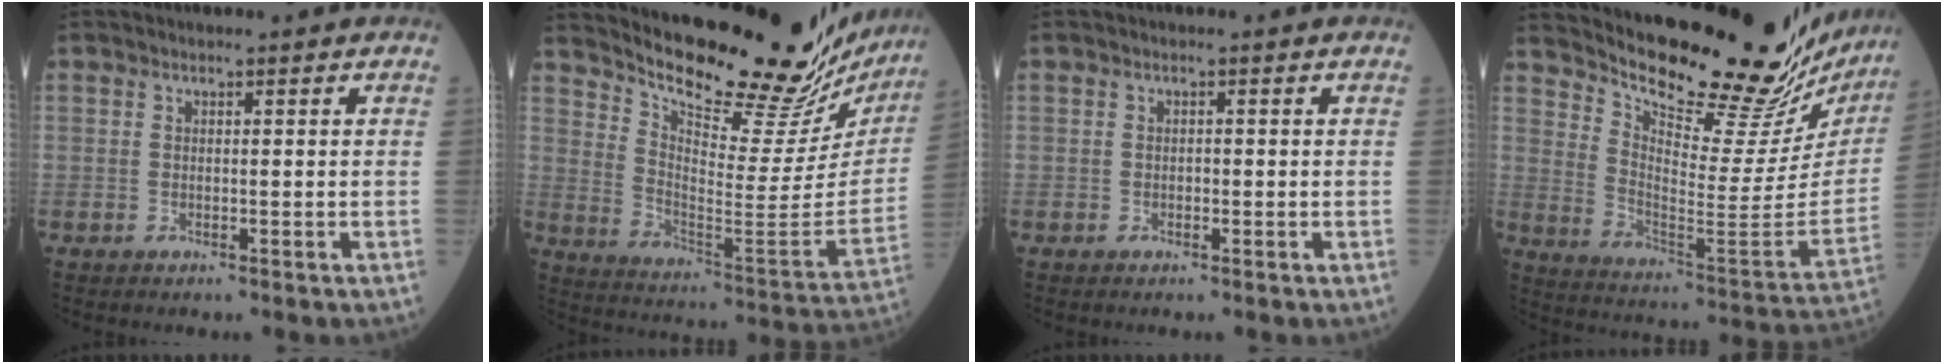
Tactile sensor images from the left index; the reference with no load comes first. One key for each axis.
{"total": 26.7, "fx": 24.1, "fy": 5.0, "fz": 10.1, "tx": -0.162, "ty": -0.086, "tz": 0.323}
{"total": 0.5, "fx": -0.1, "fy": 0.3, "fz": 0.3, "tx": -0.005, "ty": 0.002, "tz": -0.005}
{"total": 27.7, "fx": 25.1, "fy": 4.3, "fz": 10.9, "tx": -0.178, "ty": -0.102, "tz": 0.334}